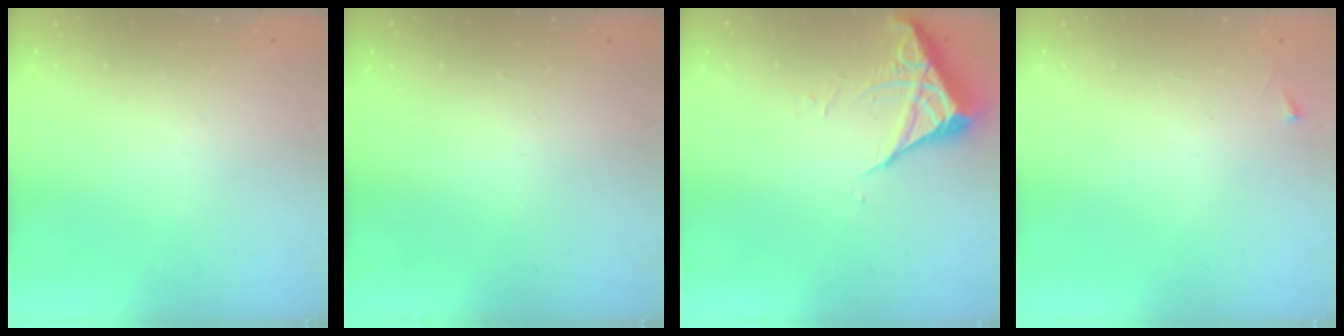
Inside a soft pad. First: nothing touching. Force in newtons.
{"total": 0.0}
{"total": 5.4, "press": 5.3, "slide": 0.6}
{"total": 2.5, "press": 2.5, "slide": 0.3}